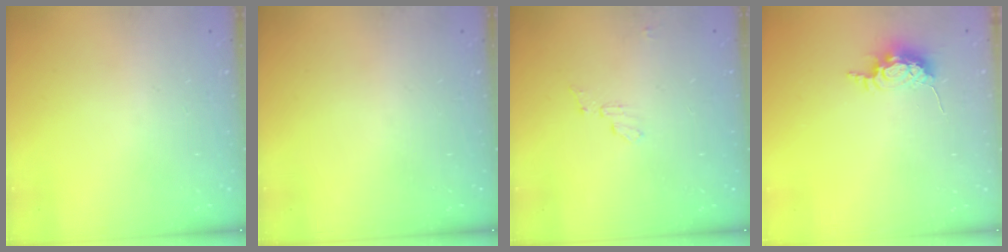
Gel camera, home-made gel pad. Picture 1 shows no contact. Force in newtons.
{"total": 0.0}
{"total": 4.4, "press": 4.4, "slide": 0.4}
{"total": 7.2, "press": 7.1, "slide": 0.5}